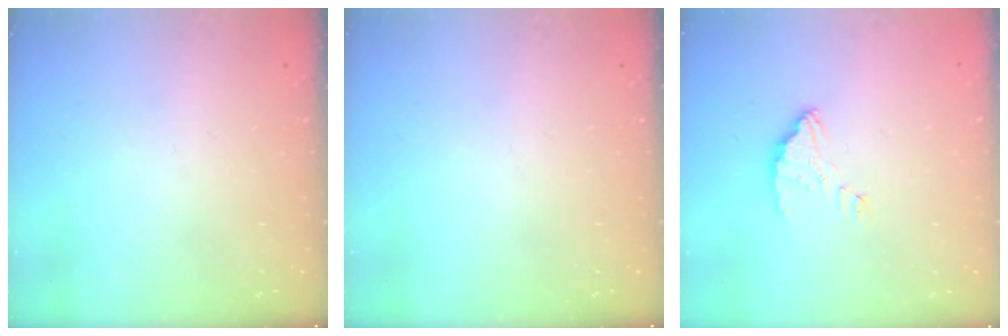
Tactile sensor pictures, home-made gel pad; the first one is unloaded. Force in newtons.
{"total": 0.0}
{"total": 2.9, "press": 2.9, "slide": 0.2}